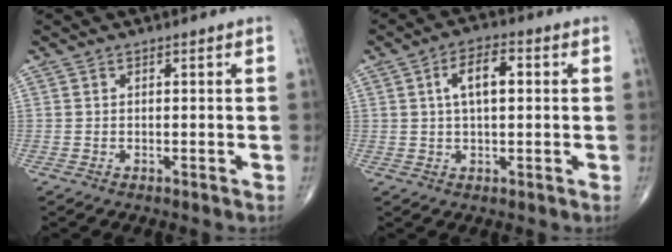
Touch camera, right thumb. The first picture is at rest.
{"total": 7.3, "force": [1.4, 3.3, 6.3], "torque": [-0.106, 0.012, 0.022]}